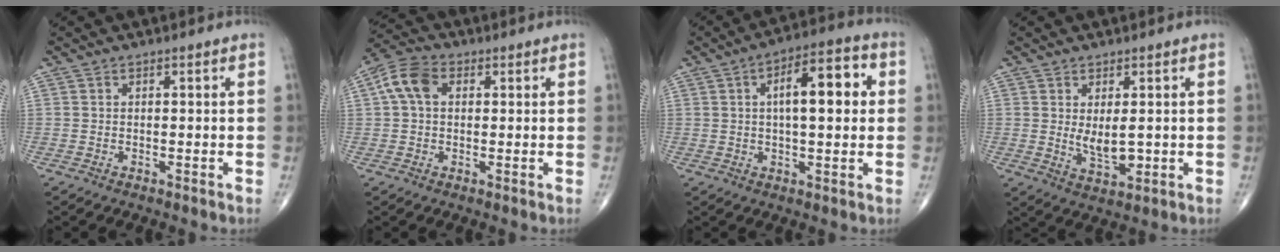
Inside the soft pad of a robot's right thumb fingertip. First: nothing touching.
{"total": 7.0, "force": [1.5, 4.7, 4.9], "torque": [-0.099, 0.022, 0.022]}
{"total": 12.3, "force": [2.3, 4.7, 11.1], "torque": [-0.147, 0.018, 0.028]}
{"total": 5.1, "force": [0.5, 2.2, 4.6], "torque": [-0.072, -0.016, 0.019]}